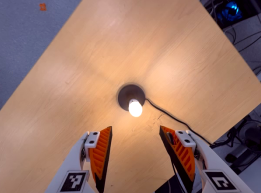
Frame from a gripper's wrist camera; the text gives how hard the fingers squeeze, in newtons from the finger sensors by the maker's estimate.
{"total": 0.0}